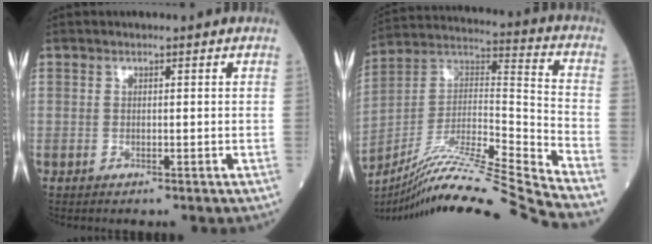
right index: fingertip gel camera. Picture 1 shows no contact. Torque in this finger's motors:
{"motor_torque": [-0.42, -0.67, 0.15, 0.06]}